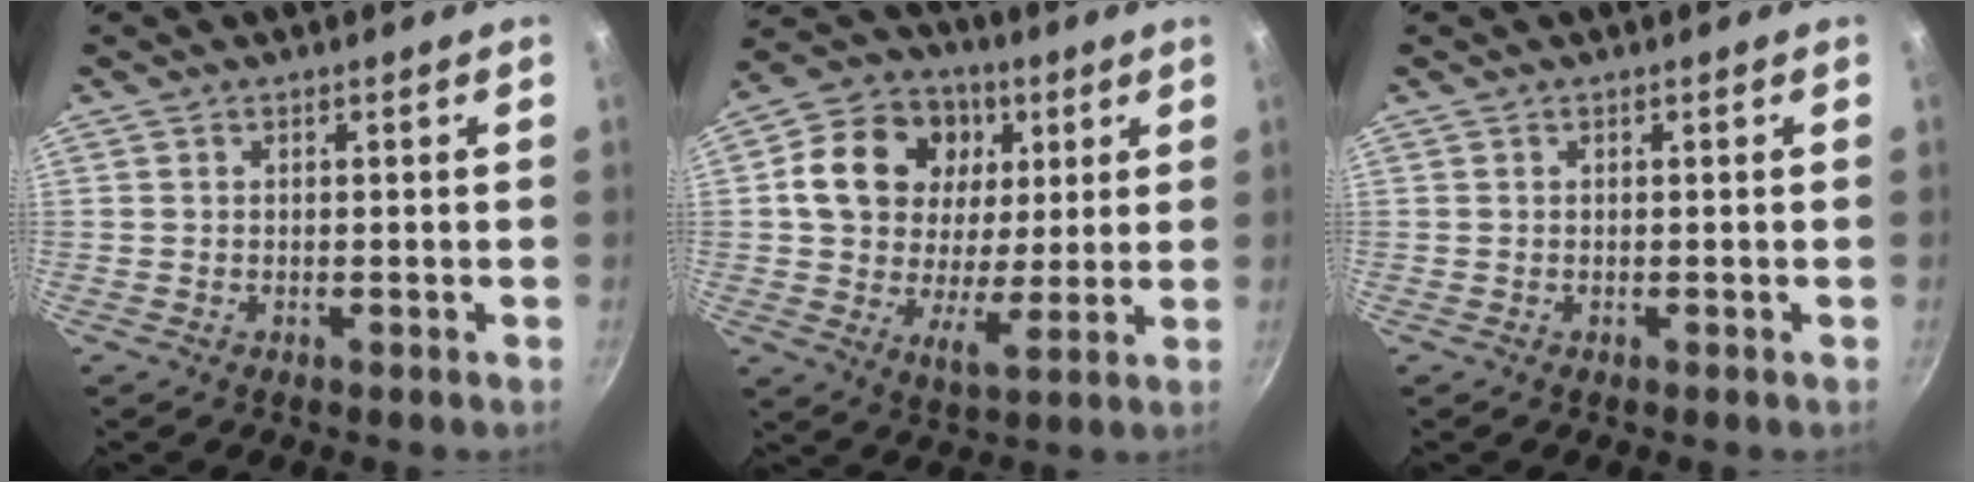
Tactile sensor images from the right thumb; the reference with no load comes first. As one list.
[{"total": 16.9, "force": [4.8, 13.0, 9.7], "torque": [-0.147, -0.007, 0.067]}, {"total": 0.0}]